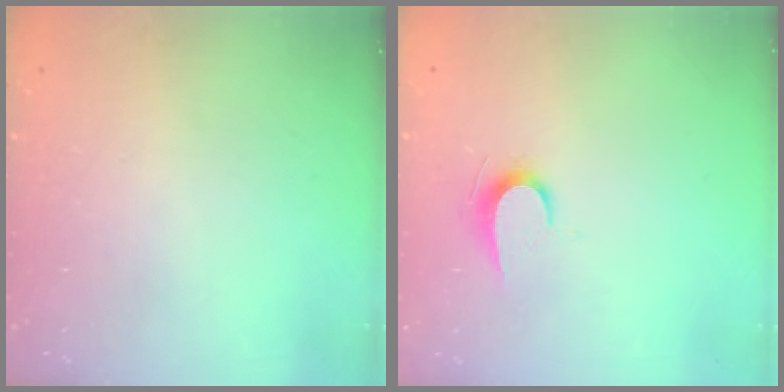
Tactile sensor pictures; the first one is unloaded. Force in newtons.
{"total": 6.1, "press": 6.0, "slide": 0.6}